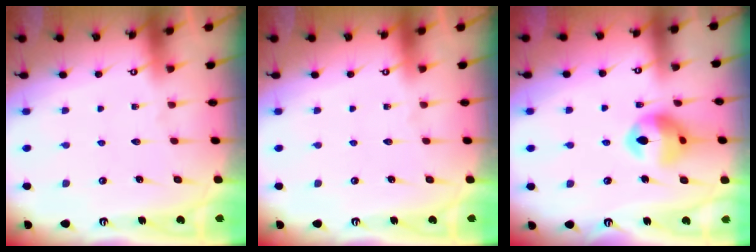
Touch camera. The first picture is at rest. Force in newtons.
{"total": 0.0}
{"total": 12.7, "press": 12.6, "slide": 1.5}